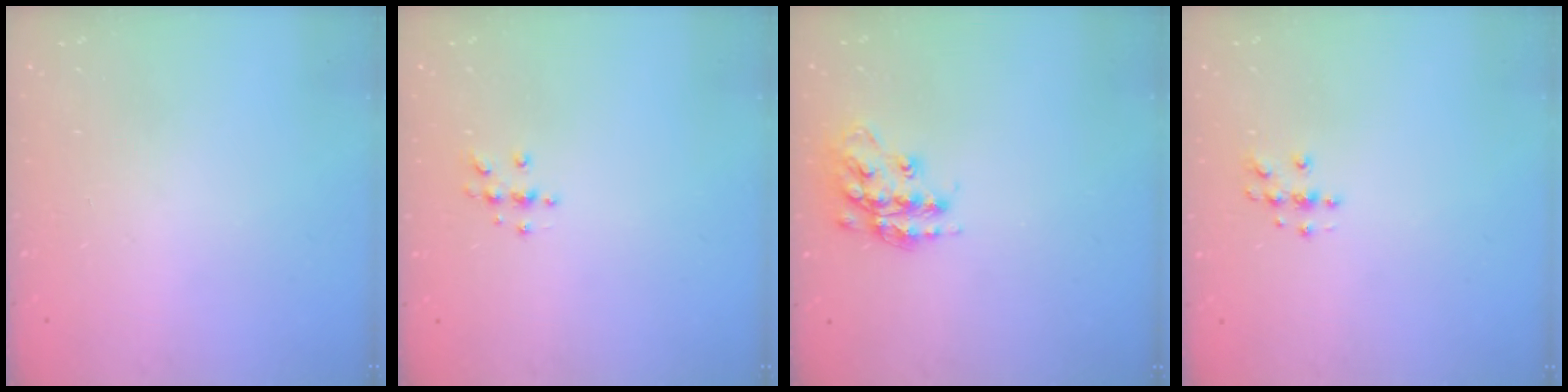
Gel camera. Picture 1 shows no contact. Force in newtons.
{"total": 6.3, "press": 6.3, "slide": 0.8}
{"total": 16.1, "press": 16.1, "slide": 1.0}
{"total": 3.8, "press": 3.8, "slide": 0.4}